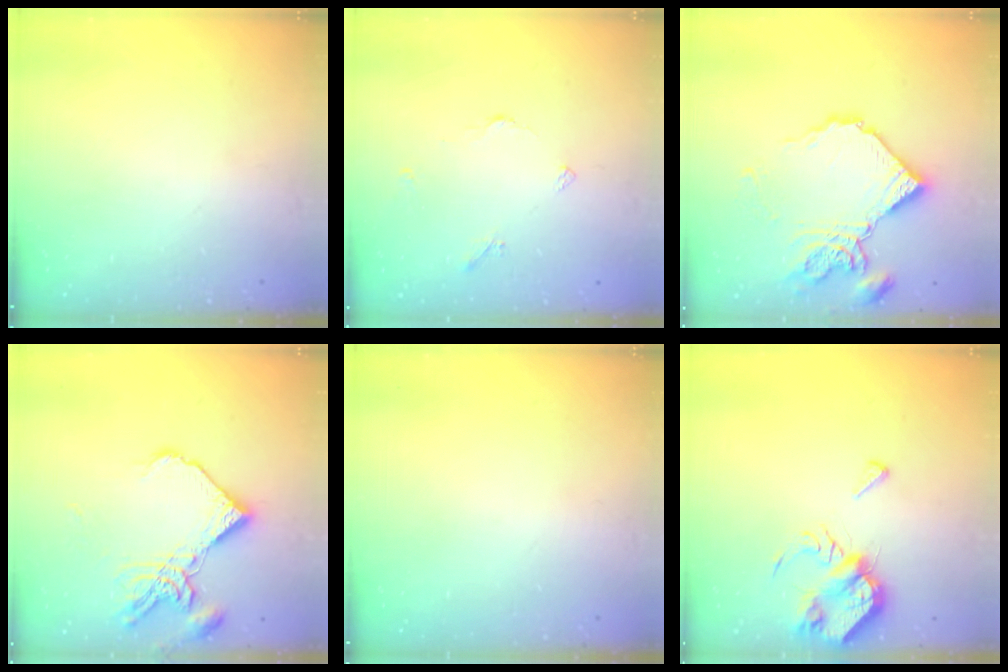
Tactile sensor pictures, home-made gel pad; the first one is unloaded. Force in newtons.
{"total": 3.4, "press": 3.3, "slide": 0.5}
{"total": 17.0, "press": 16.9, "slide": 1.9}
{"total": 12.9, "press": 12.8, "slide": 1.6}
{"total": 0.0}
{"total": 7.7, "press": 7.6, "slide": 1.0}